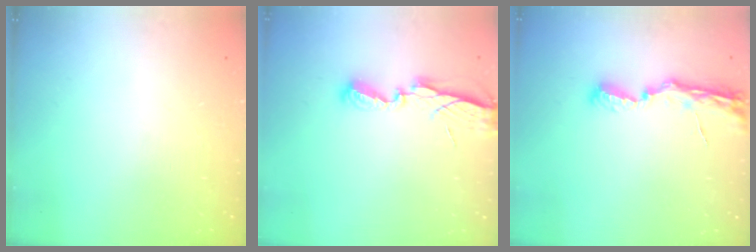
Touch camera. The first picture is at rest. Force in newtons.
{"total": 6.2, "press": 6.2, "slide": 0.0}
{"total": 8.0, "press": 8.0, "slide": 0.7}